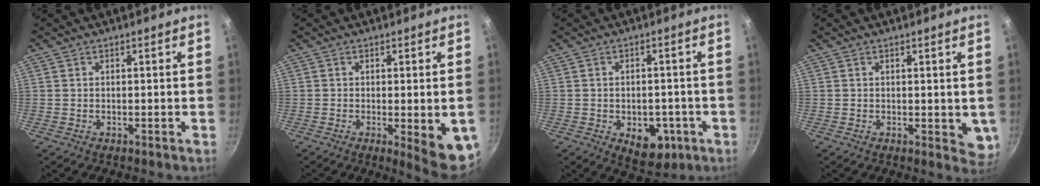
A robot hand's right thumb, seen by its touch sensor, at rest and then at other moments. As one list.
[{"total": 9.0, "force": [-2.0, 2.2, 8.5], "torque": [-0.090, -0.007, -0.018]}, {"total": 8.8, "force": [-3.0, 5.7, 6.0], "torque": [-0.049, 0.005, -0.029]}, {"total": 4.2, "force": [0.6, 2.0, 3.7], "torque": [-0.036, -0.008, 0.010]}]